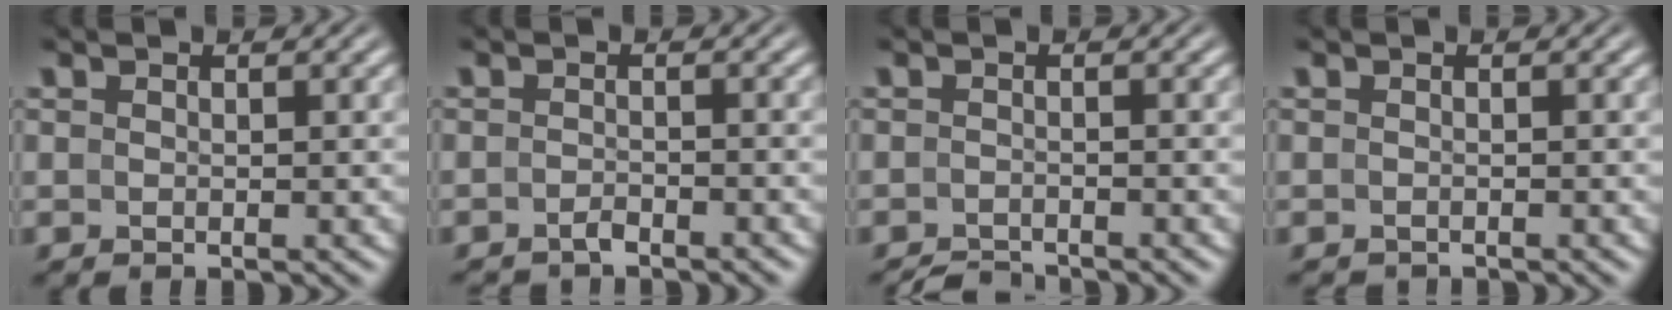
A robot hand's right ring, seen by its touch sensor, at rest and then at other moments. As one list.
[{"total": 1.6, "force": [-1.6, -0.1, 0.1], "torque": [0.001, -0.004, -0.027]}, {"total": 2.6, "force": [-2.6, 0.0, 0.0], "torque": [0.000, -0.013, -0.042]}, {"total": 1.2, "force": [-1.2, -0.2, -0.2], "torque": [-0.002, -0.010, -0.015]}]